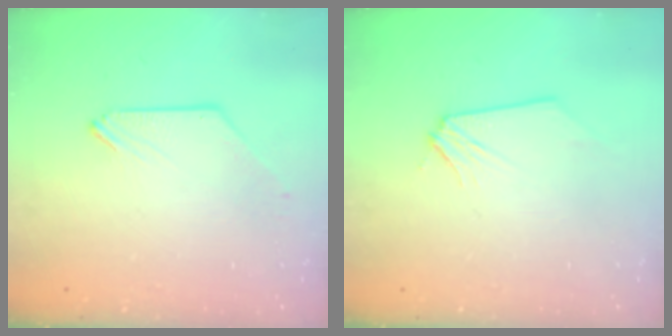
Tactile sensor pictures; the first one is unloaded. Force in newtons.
{"total": 0.0}